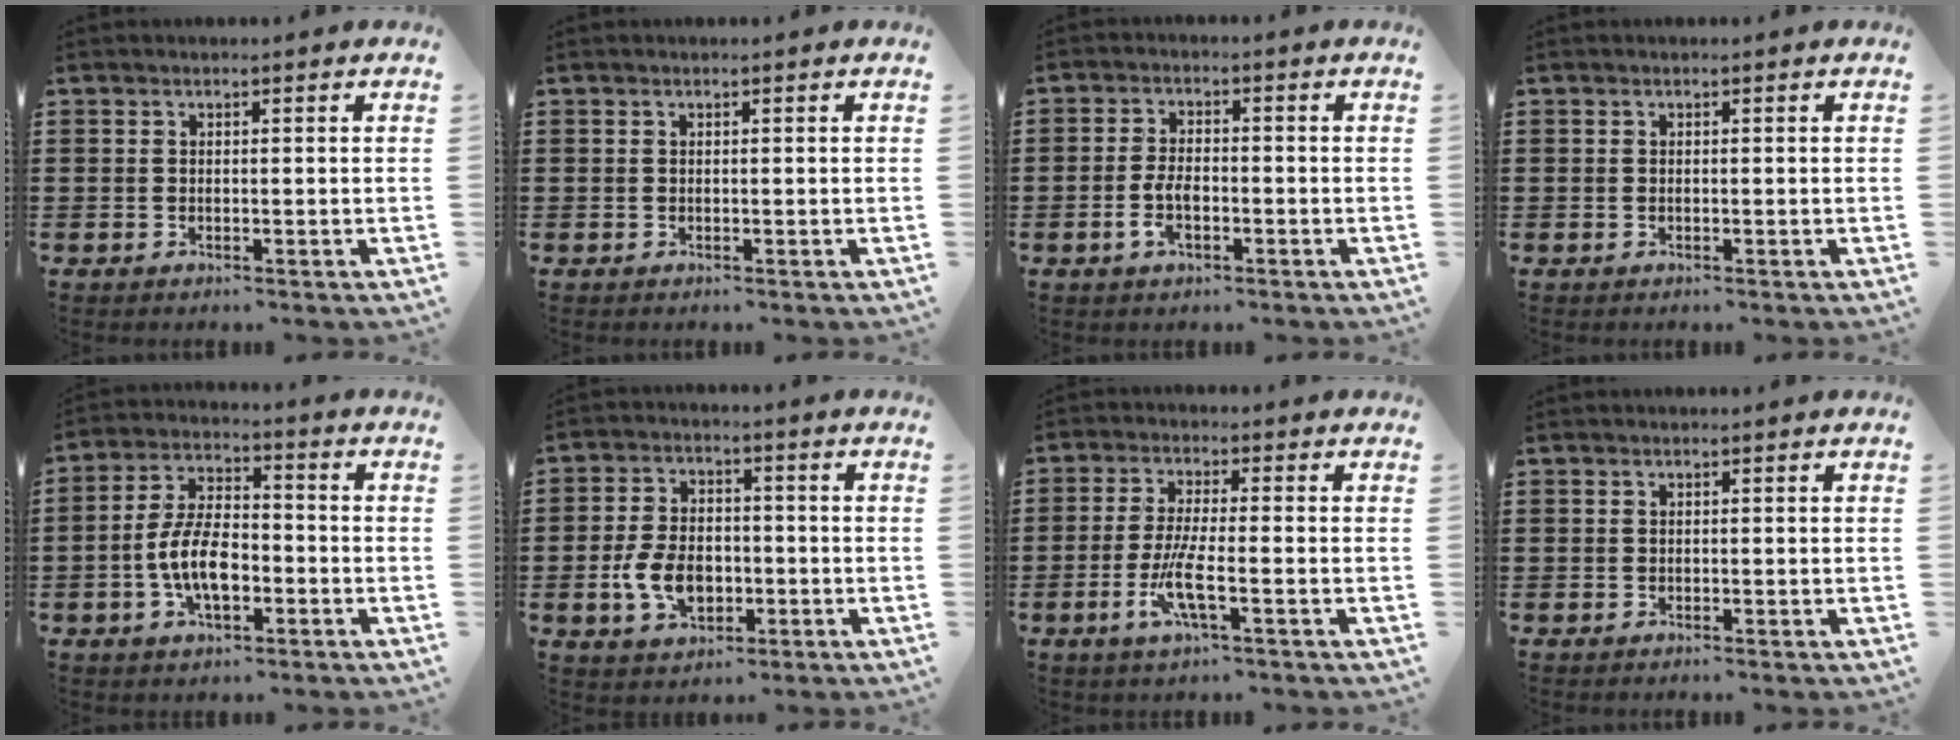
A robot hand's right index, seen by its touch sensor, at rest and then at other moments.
{"total": 0.0}
{"total": 4.1, "force": [-1.4, 2.0, 3.3], "torque": [-0.082, -0.002, -0.032]}
{"total": 0.0}
{"total": 8.3, "force": [-2.3, 3.9, 7.0], "torque": [-0.161, -0.004, -0.048]}
{"total": 7.5, "force": [-1.9, 4.8, 5.5], "torque": [-0.125, 0.002, -0.036]}
{"total": 6.3, "force": [-2.2, 0.9, 5.8], "torque": [-0.124, -0.014, -0.045]}
{"total": 0.0}